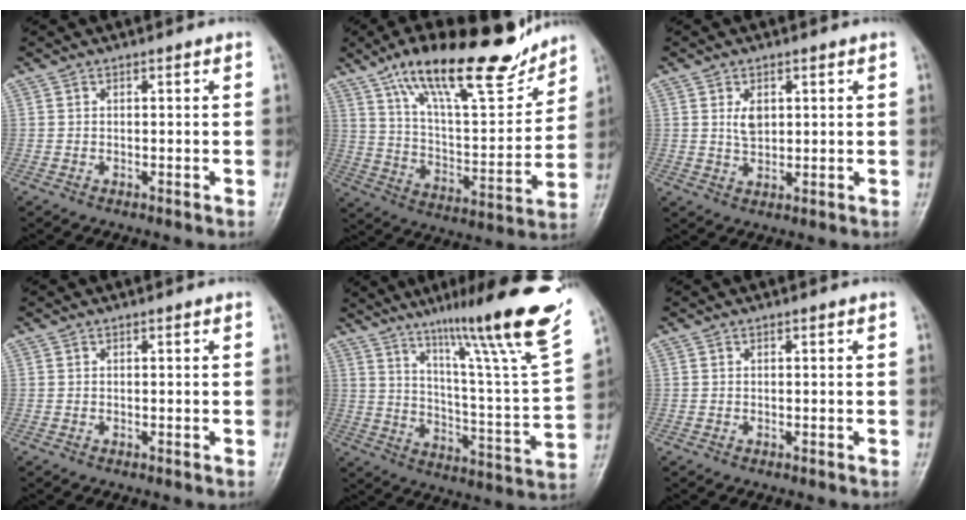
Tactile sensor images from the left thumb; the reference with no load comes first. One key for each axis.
{"total": 23.7, "fx": 16.4, "fy": 7.4, "fz": 15.5, "tx": -0.210, "ty": -0.061, "tz": 0.275}
{"total": 3.6, "fx": 1.2, "fy": 2.2, "fz": 2.6, "tx": -0.034, "ty": -0.009, "tz": 0.024}
{"total": 0.0}
{"total": 25.3, "fx": 16.6, "fy": 1.7, "fz": 19.0, "tx": -0.265, "ty": -0.070, "tz": 0.252}
{"total": 0.0}